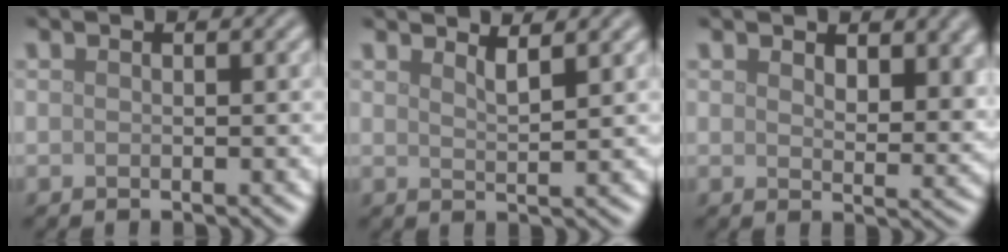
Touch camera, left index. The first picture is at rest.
{"total": 1.8, "force": [1.5, 0.4, 0.9], "torque": [-0.007, 0.001, 0.022]}
{"total": 4.9, "force": [2.4, 2.7, 3.3], "torque": [-0.050, -0.008, 0.040]}